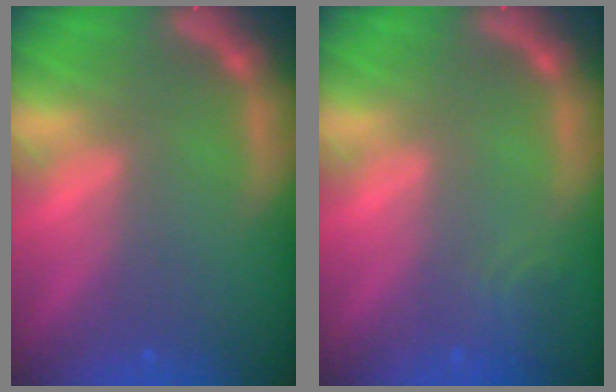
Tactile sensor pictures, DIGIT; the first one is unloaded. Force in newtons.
{"total": 1.9}